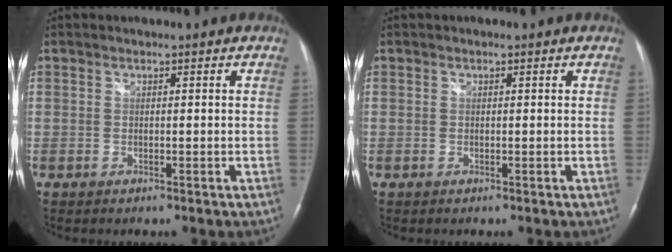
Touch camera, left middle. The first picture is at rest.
{"total": 0.0}